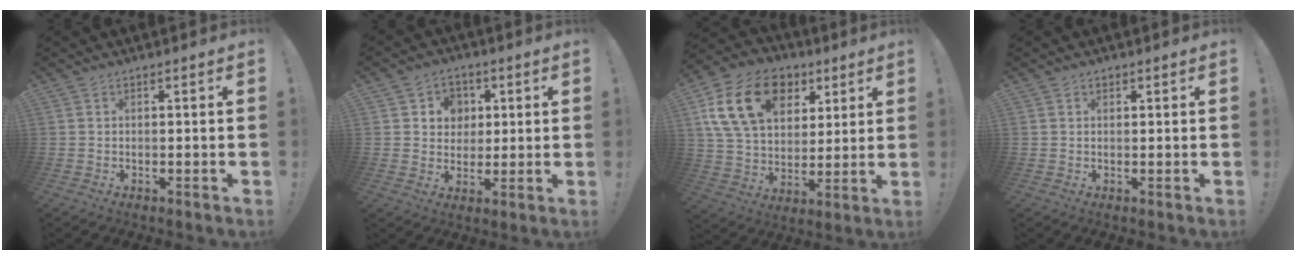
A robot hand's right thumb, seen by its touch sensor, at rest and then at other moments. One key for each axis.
{"total": 7.0, "fx": 1.7, "fy": 6.7, "fz": 1.3, "tx": -0.023, "ty": -0.012, "tz": 0.036}
{"total": 20.6, "fx": 8.2, "fy": 14.5, "fz": 12.2, "tx": -0.219, "ty": -0.028, "tz": 0.152}
{"total": 0.7, "fx": 0.5, "fy": 0.5, "fz": 0.1, "tx": 0.004, "ty": -0.002, "tz": 0.008}